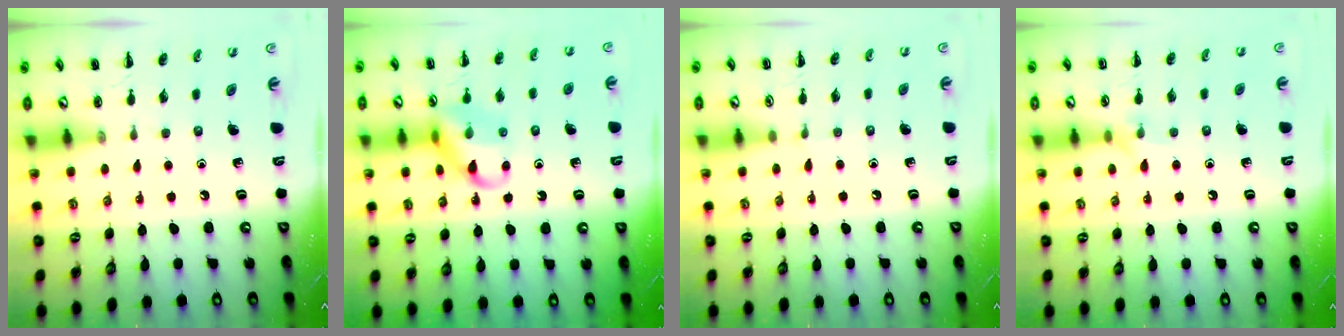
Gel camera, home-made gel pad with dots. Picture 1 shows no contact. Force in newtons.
{"total": 11.5, "press": 11.4, "slide": 1.6}
{"total": 2.9, "press": 2.8, "slide": 1.0}
{"total": 5.9, "press": 5.8, "slide": 1.1}